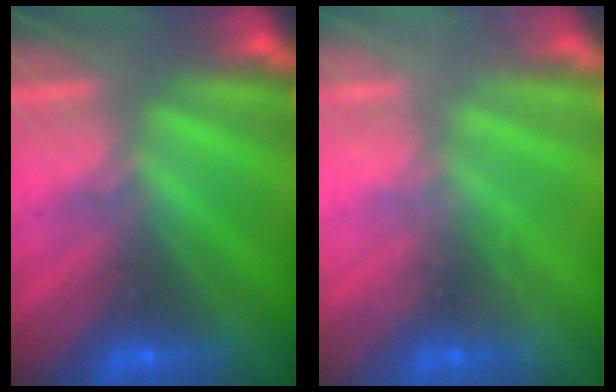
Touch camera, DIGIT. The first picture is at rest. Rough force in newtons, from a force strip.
{"total": 2.4}